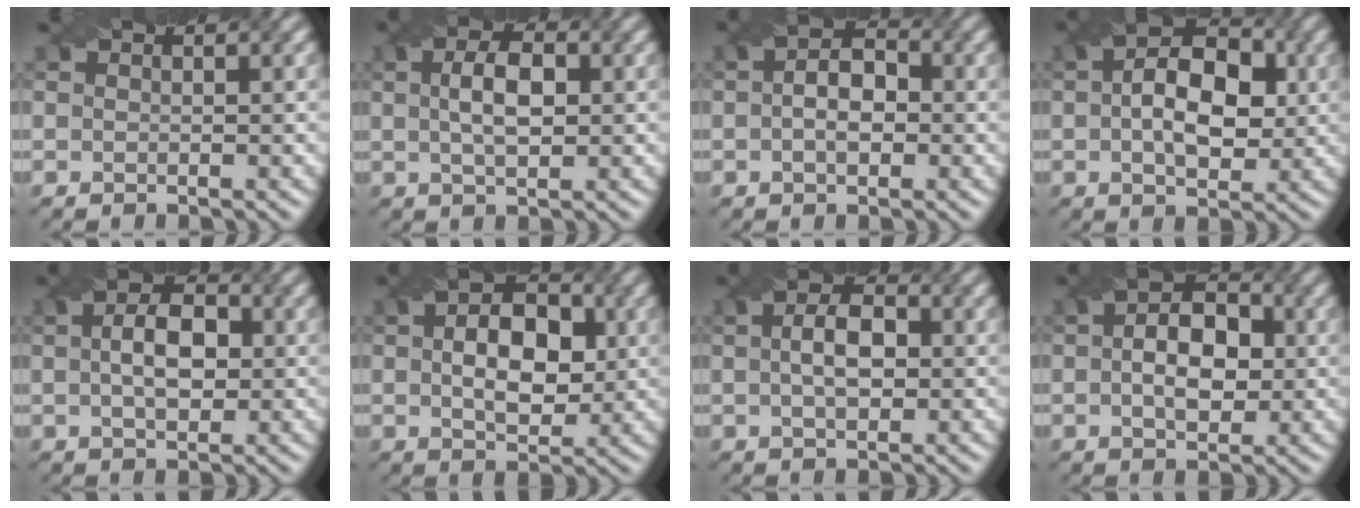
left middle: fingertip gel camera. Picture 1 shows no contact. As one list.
[{"total": 3.0, "force": [-0.1, 1.6, 2.6], "torque": [-0.045, 0.006, 0.011]}, {"total": 3.6, "force": [-0.7, 2.4, 2.5], "torque": [-0.024, 0.012, -0.007]}, {"total": 6.9, "force": [0.0, 4.4, 5.3], "torque": [-0.071, 0.014, 0.007]}, {"total": 3.9, "force": [-0.3, 2.4, 3.1], "torque": [-0.043, 0.009, 0.006]}, {"total": 5.6, "force": [0.0, 3.7, 4.2], "torque": [-0.056, 0.009, 0.011]}, {"total": 3.1, "force": [-0.4, 1.9, 2.4], "torque": [-0.034, 0.008, 0.003]}, {"total": 5.1, "force": [-0.4, 3.4, 3.8], "torque": [-0.048, 0.012, 0.003]}]